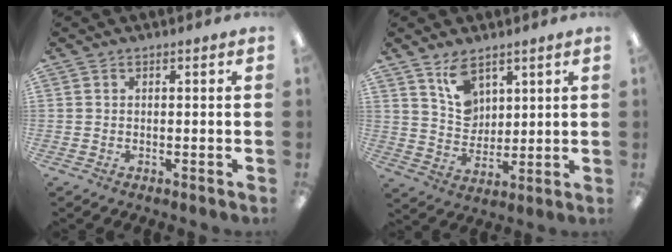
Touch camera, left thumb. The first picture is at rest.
{"total": 9.0, "force": [5.8, 5.7, 3.9], "torque": [-0.066, -0.019, 0.107]}